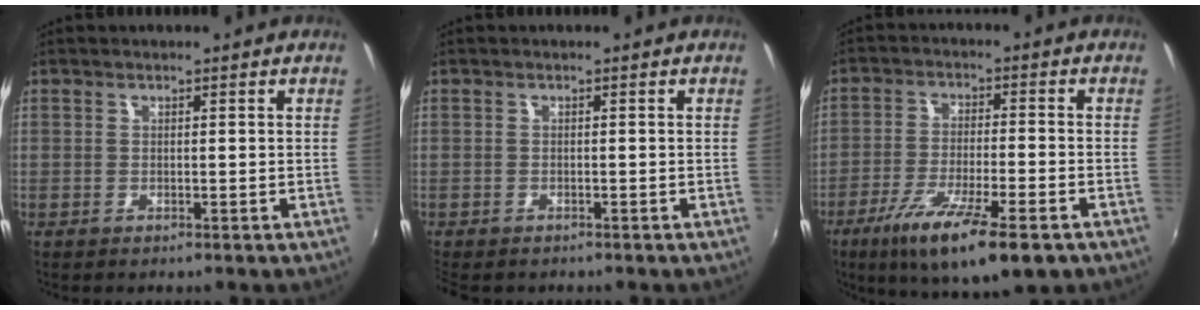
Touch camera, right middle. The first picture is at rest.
{"total": 2.2, "force": [-1.7, 1.0, 0.8], "torque": [-0.020, -0.009, -0.026]}
{"total": 15.0, "force": [-8.9, 2.9, 11.7], "torque": [-0.220, -0.043, -0.151]}